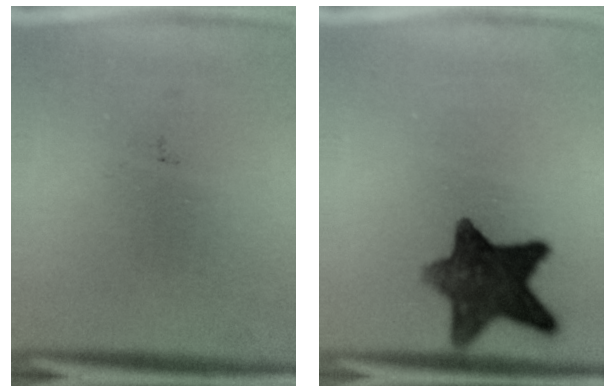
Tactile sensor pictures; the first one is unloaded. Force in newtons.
{"total": 11.5}